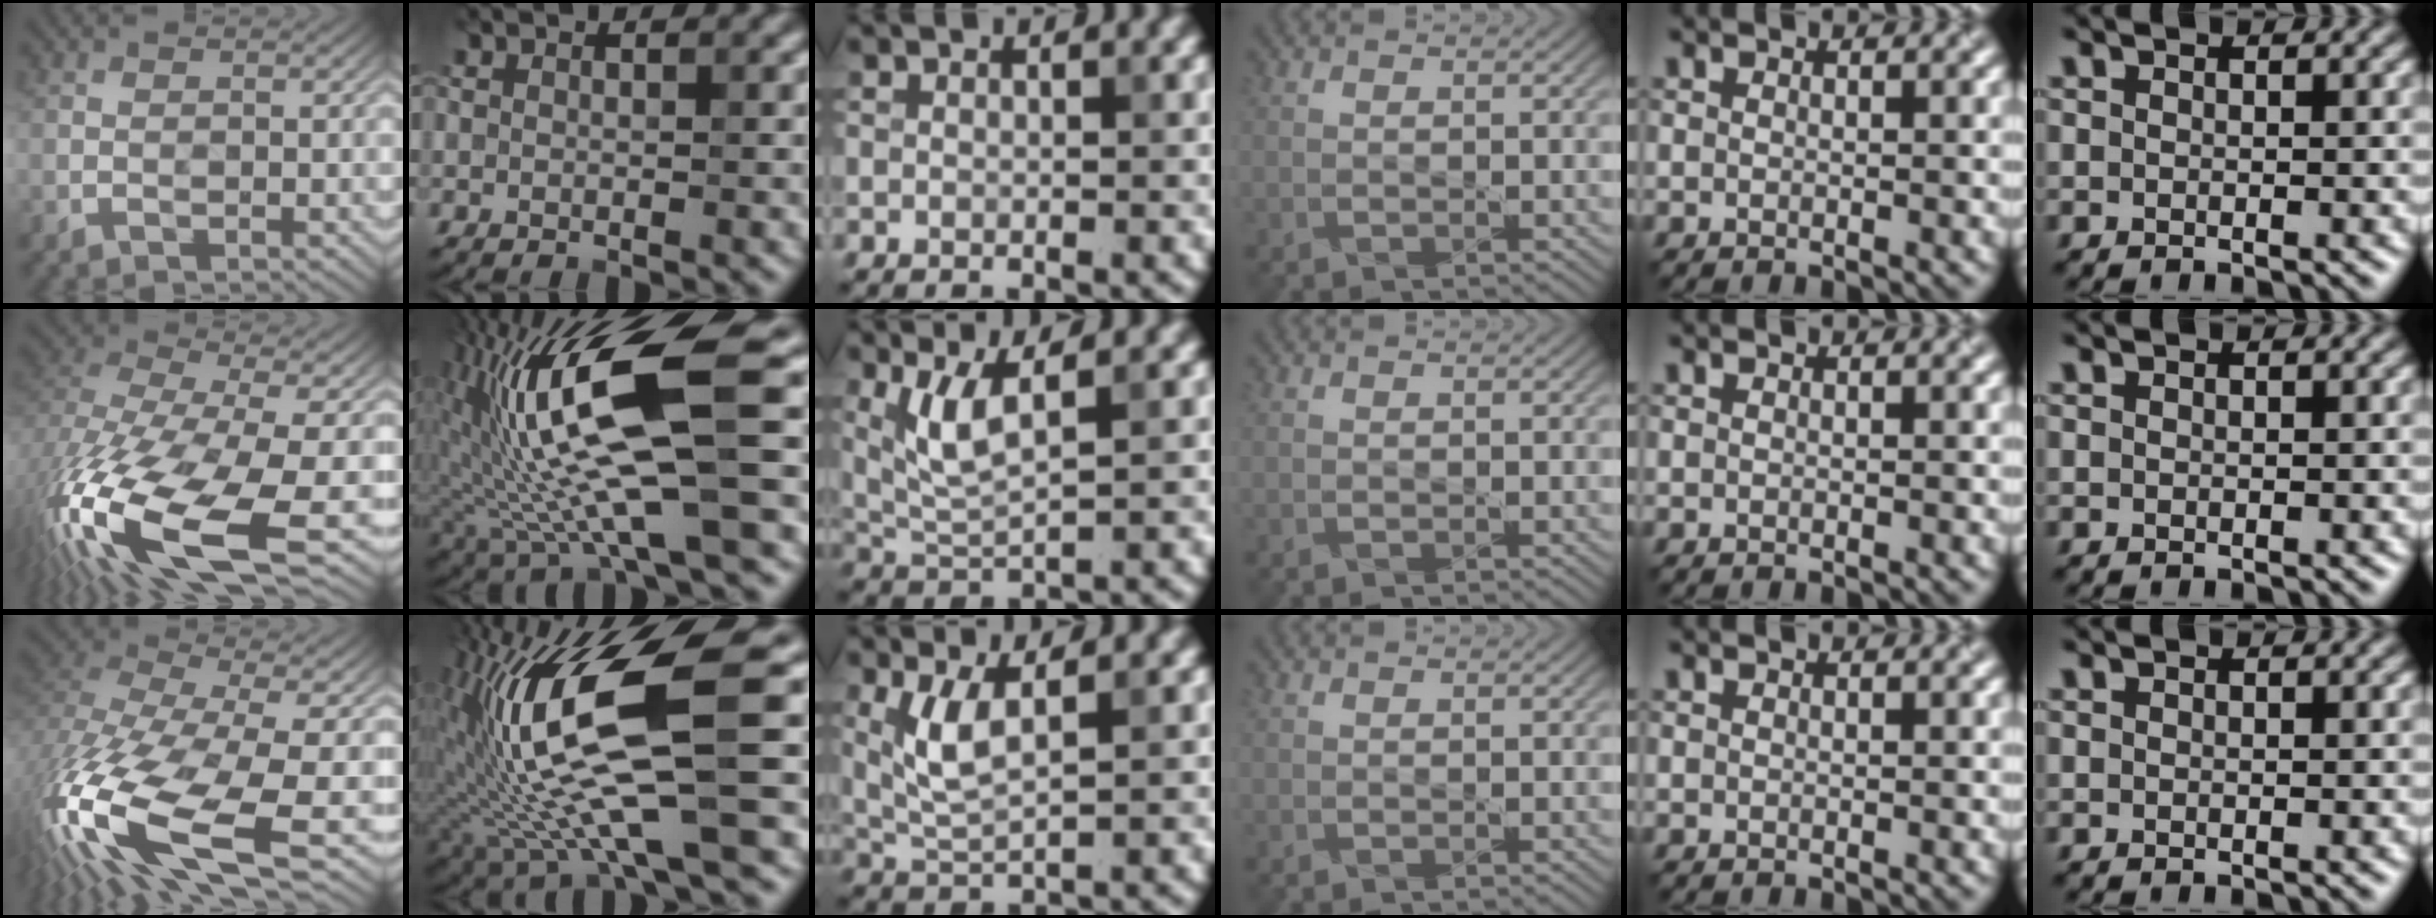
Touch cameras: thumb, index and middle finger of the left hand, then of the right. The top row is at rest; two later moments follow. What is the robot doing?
{"motion": "pour", "object": "cup"}